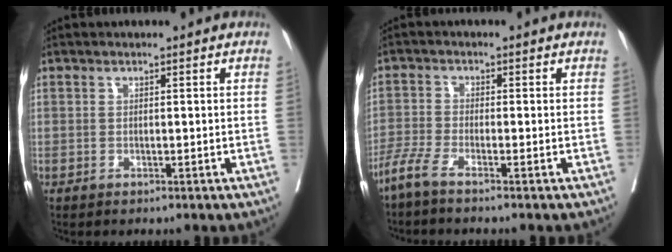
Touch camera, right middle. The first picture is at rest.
{"total": 3.1, "force": [-2.5, -0.2, 1.8], "torque": [-0.047, -0.006, -0.059]}